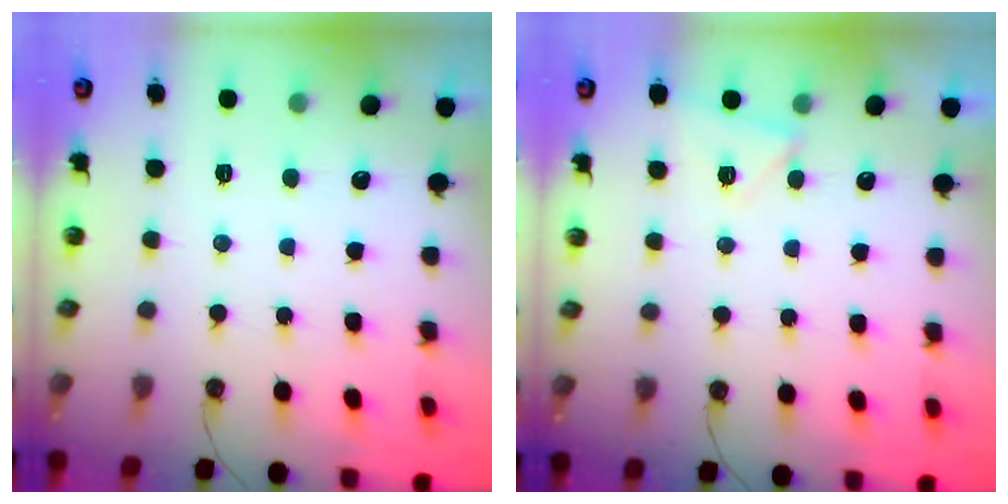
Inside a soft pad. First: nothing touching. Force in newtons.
{"total": 4.4, "press": 3.9, "slide": 2.0}